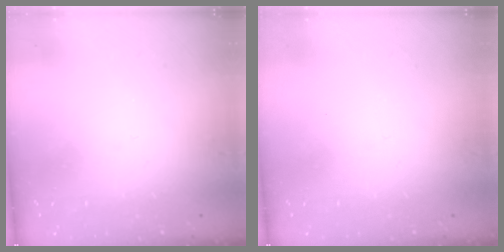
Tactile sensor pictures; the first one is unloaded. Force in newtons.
{"total": 0.0}